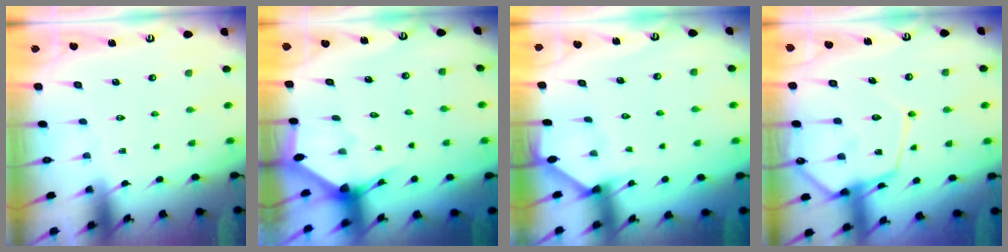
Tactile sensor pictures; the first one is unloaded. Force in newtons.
{"total": 2.7, "press": 2.7, "slide": 0.1}
{"total": 2.2, "press": 2.2, "slide": 0.3}
{"total": 15.3, "press": 15.2, "slide": 1.5}